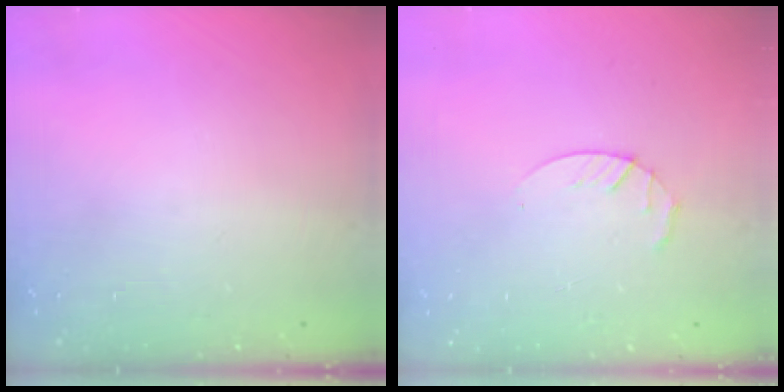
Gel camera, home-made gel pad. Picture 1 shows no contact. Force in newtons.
{"total": 3.0, "press": 2.9, "slide": 0.5}